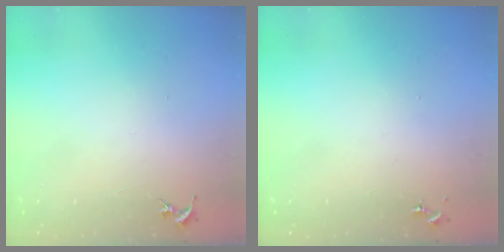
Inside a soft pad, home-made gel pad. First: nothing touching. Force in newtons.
{"total": 0.0}